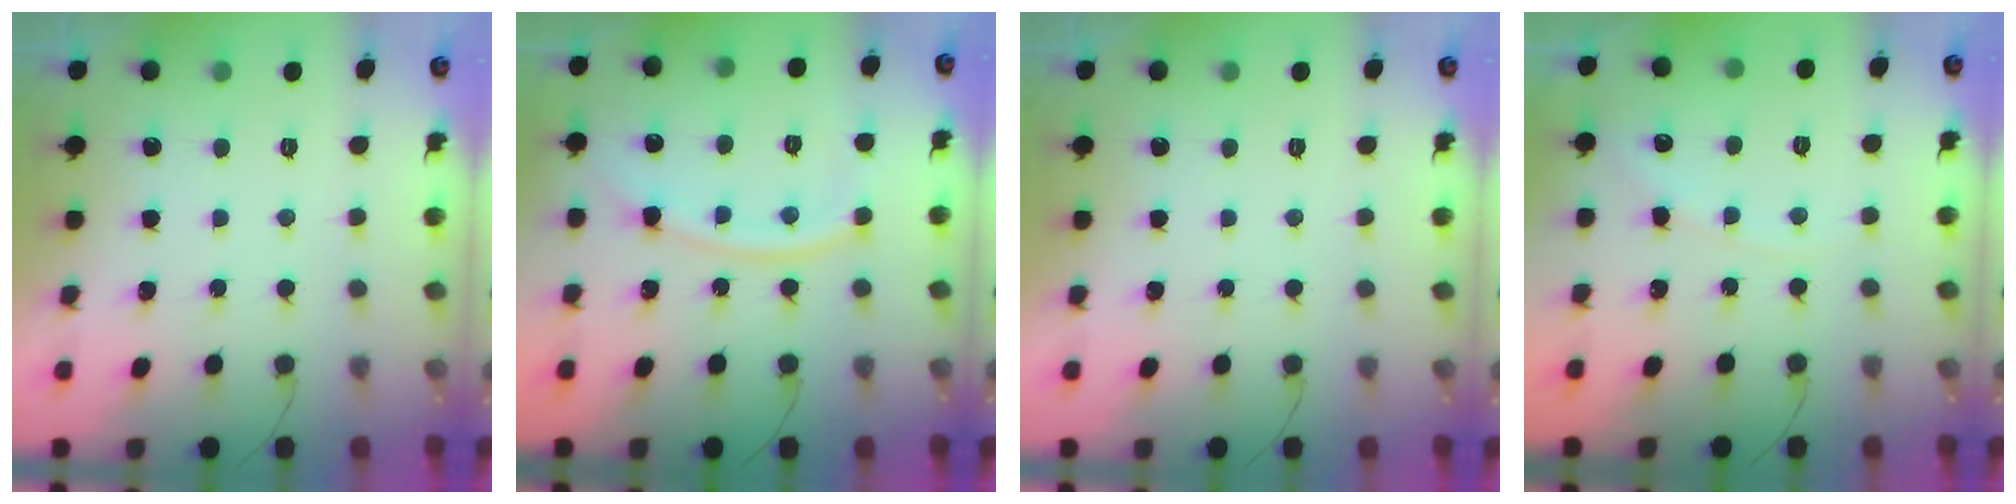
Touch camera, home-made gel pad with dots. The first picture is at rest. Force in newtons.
{"total": 11.6, "press": 11.5, "slide": 1.3}
{"total": 0.0}
{"total": 2.6, "press": 2.6, "slide": 0.4}